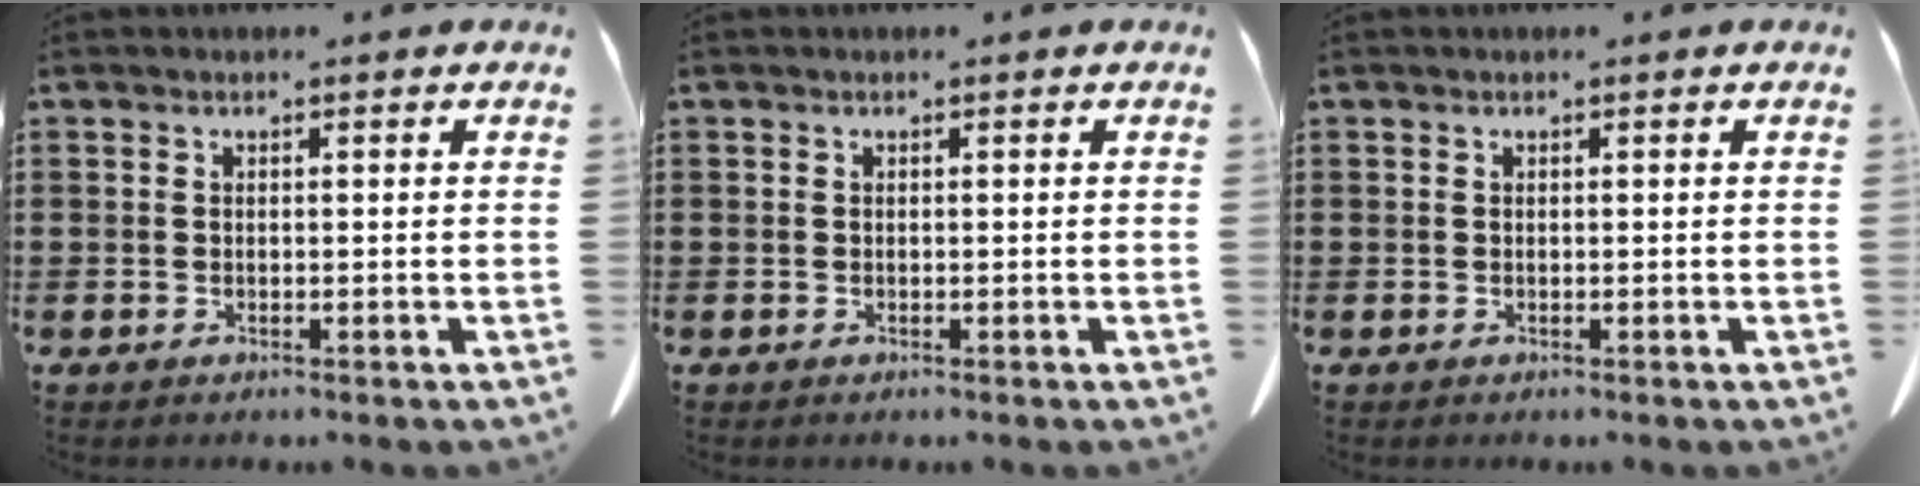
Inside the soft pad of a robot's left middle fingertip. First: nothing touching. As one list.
[{"total": 0.0}, {"total": 0.0}]